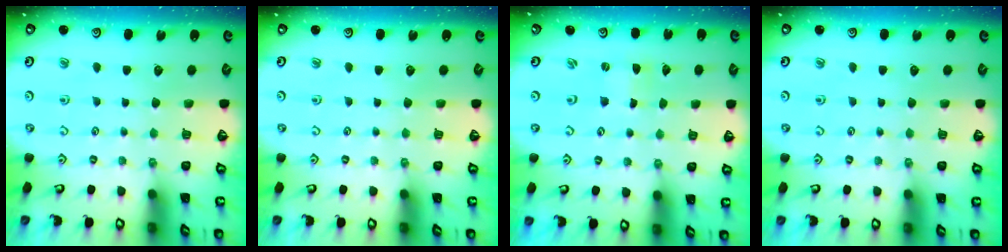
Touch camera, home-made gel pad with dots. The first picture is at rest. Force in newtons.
{"total": 0.0}
{"total": 0.0}
{"total": 0.0}